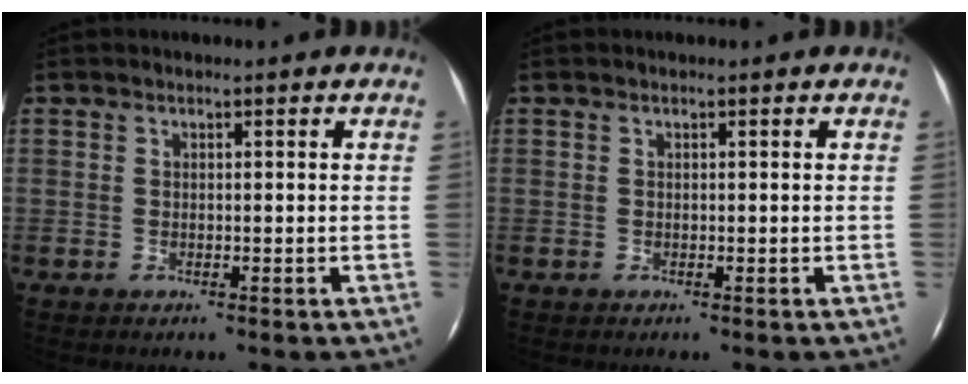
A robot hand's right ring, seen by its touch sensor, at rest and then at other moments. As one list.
[{"total": 0.0}]